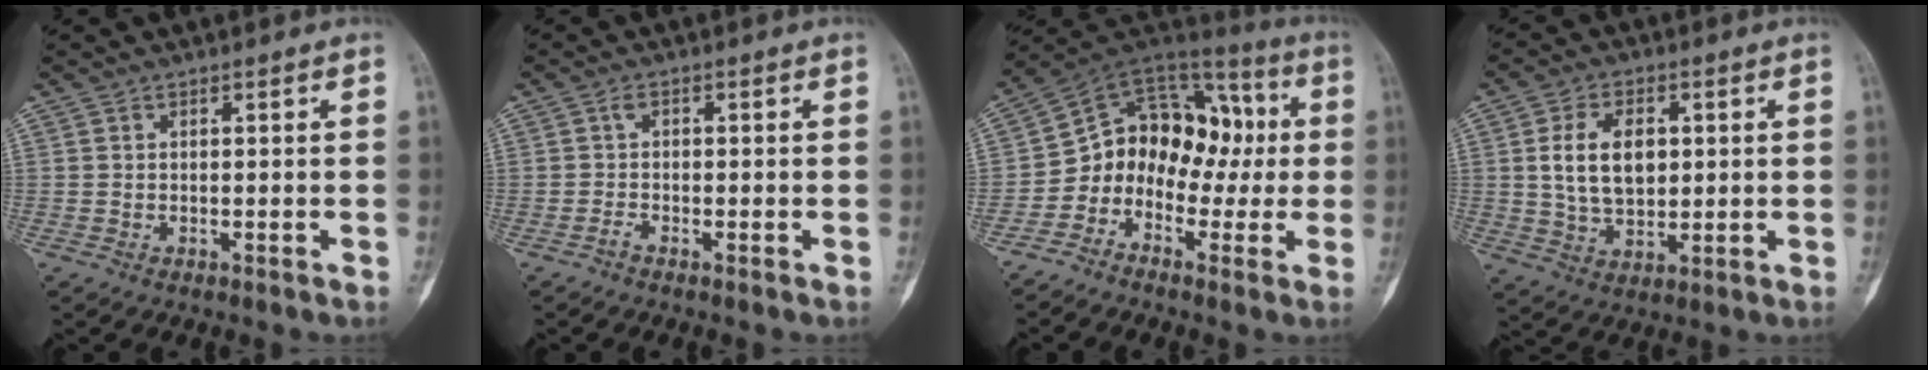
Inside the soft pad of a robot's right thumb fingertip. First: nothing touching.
{"total": 1.1, "force": [-0.6, 0.7, 0.7], "torque": [-0.008, 0.010, -0.017]}
{"total": 14.4, "force": [-2.1, 11.5, 8.4], "torque": [-0.073, 0.077, -0.050]}
{"total": 10.4, "force": [1.8, 6.6, 7.7], "torque": [-0.126, -0.006, 0.040]}